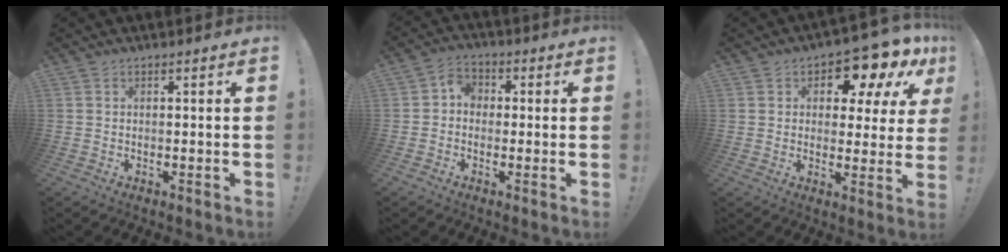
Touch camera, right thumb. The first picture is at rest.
{"total": 4.8, "force": [-1.1, 4.0, 2.4], "torque": [-0.052, 0.023, -0.014]}
{"total": 10.1, "force": [7.3, 4.8, 5.1], "torque": [-0.069, -0.066, 0.125]}